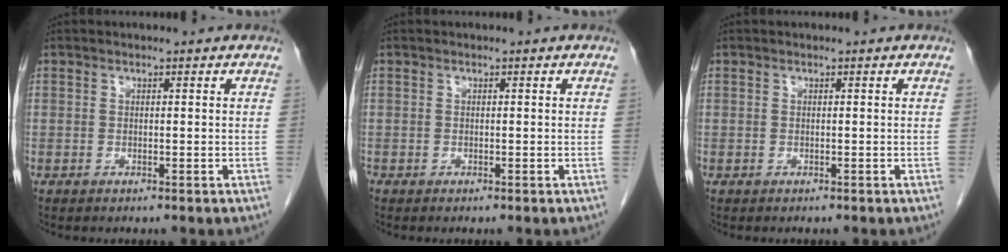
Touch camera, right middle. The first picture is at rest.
{"total": 0.0}
{"total": 0.0}